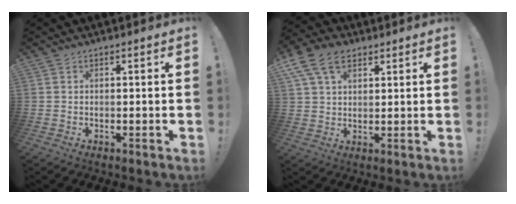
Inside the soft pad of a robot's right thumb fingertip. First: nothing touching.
{"total": 10.7, "force": [5.5, 6.9, 6.1], "torque": [-0.106, -0.009, 0.108]}